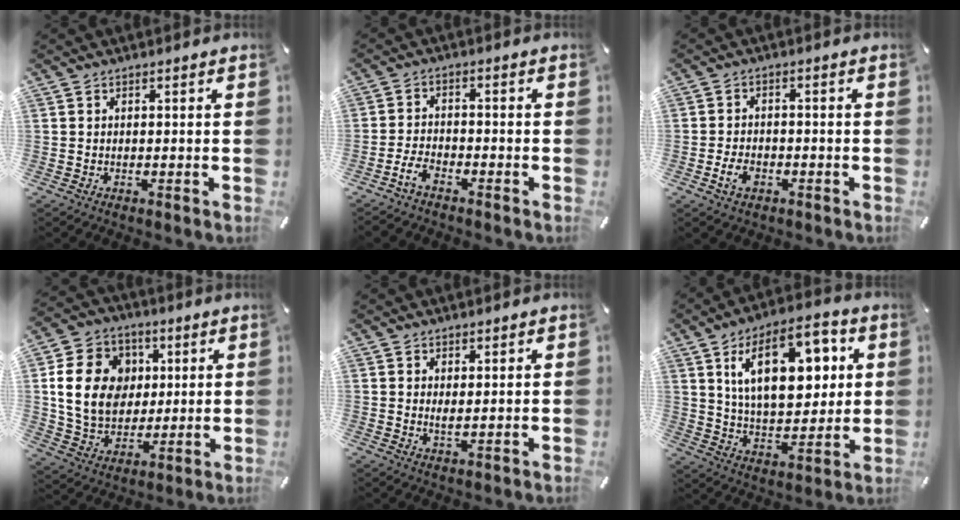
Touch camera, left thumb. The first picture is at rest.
{"total": 4.4, "force": [-3.2, 1.9, 2.3], "torque": [-0.059, 0.011, -0.064]}
{"total": 4.7, "force": [-2.1, 3.1, 2.9], "torque": [-0.069, 0.004, -0.041]}
{"total": 16.0, "force": [2.7, 13.5, 8.1], "torque": [-0.166, 0.011, 0.051]}
{"total": 1.7, "force": [1.0, 0.5, 1.3], "torque": [-0.020, -0.003, 0.015]}
{"total": 19.8, "force": [7.7, 10.4, 15.0], "torque": [-0.240, -0.006, 0.124]}